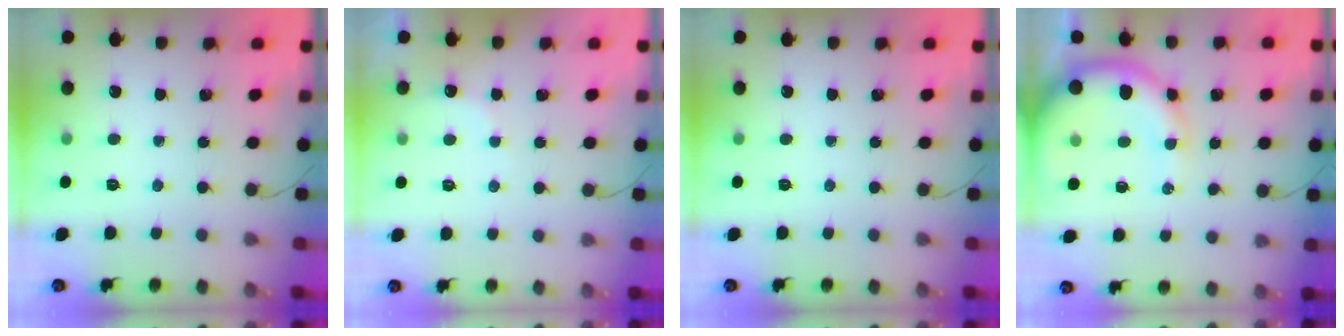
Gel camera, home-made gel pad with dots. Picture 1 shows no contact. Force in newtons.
{"total": 5.3, "press": 5.2, "slide": 1.0}
{"total": 0.0}
{"total": 12.3, "press": 12.1, "slide": 2.2}